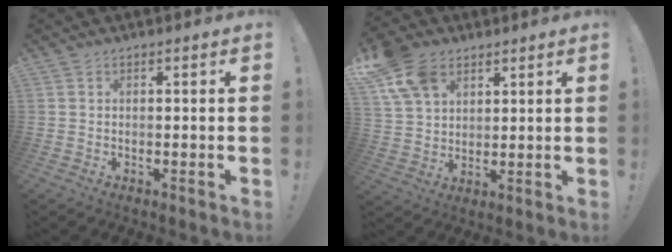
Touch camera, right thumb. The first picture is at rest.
{"total": 12.8, "force": [7.0, 8.7, 6.1], "torque": [-0.113, -0.031, 0.139]}